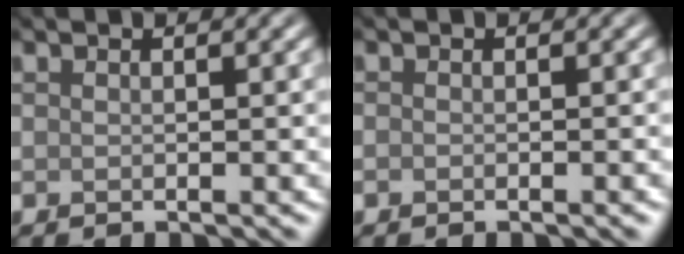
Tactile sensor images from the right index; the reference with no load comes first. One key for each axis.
{"total": 0.8, "fx": -0.6, "fy": 0.3, "fz": 0.5, "tx": -0.005, "ty": -0.004, "tz": -0.008}